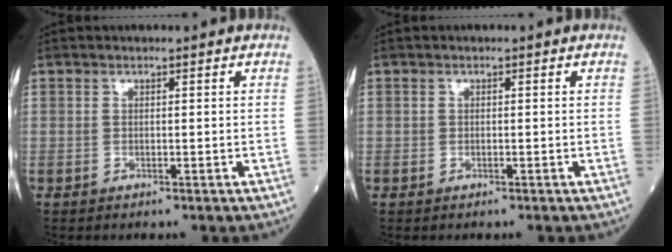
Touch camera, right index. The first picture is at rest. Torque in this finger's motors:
{"motor_torque": [-0.03, -0.04, -0.05, 0.00]}